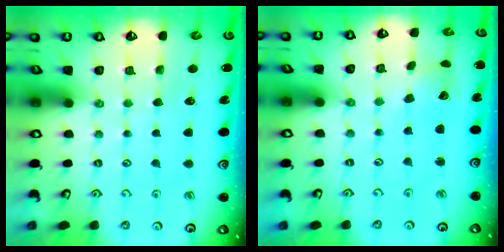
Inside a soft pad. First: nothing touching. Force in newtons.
{"total": 2.8, "press": 2.8, "slide": 0.4}